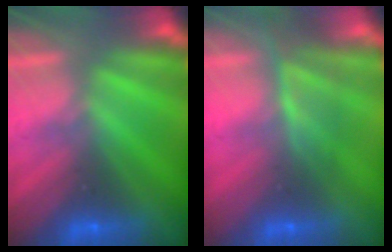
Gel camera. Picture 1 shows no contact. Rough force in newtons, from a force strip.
{"total": 4.2}